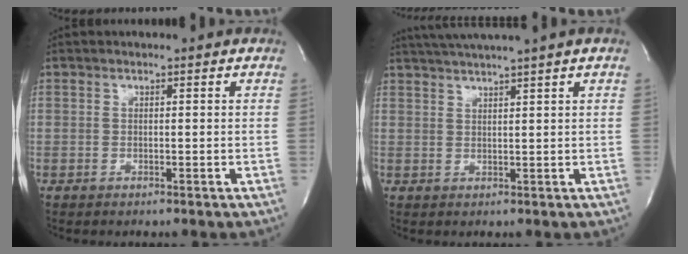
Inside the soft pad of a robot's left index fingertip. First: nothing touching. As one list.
[{"total": 6.4, "force": [5.1, -1.6, 3.5], "torque": [-0.054, 0.014, 0.076]}]